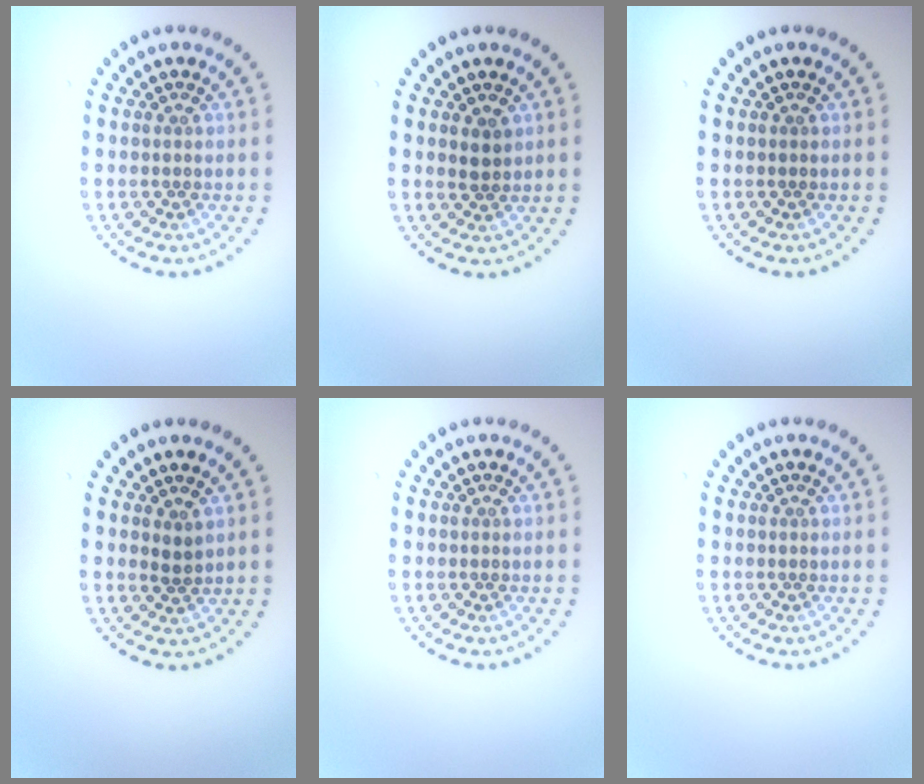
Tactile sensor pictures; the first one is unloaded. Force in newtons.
{"total": 1.4, "press": 1.2, "slide": 0.6}
{"total": 0.0}
{"total": 1.1, "press": 0.9, "slide": 0.7}
{"total": 0.0}
{"total": 0.0}